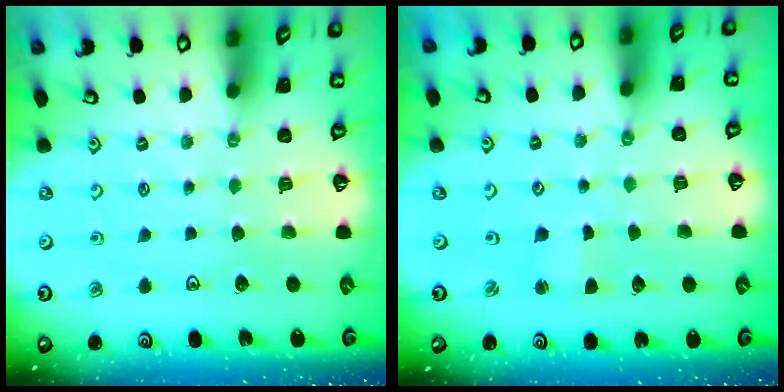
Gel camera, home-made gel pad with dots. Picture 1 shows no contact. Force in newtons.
{"total": 2.0, "press": 2.0, "slide": 0.4}